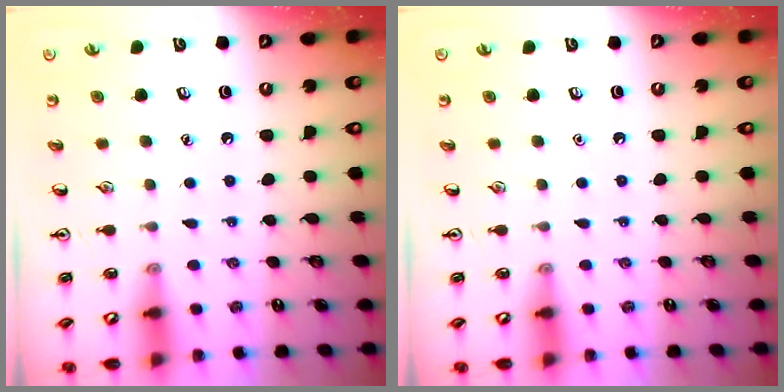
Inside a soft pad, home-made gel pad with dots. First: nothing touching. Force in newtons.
{"total": 0.0}